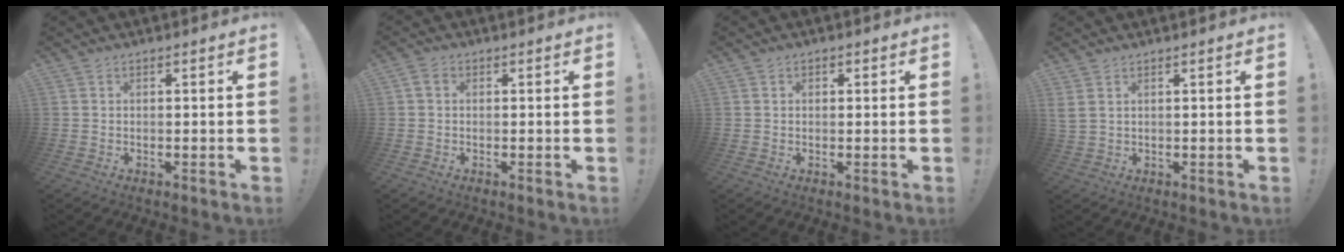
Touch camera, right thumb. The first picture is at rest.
{"total": 2.3, "force": [0.3, 1.9, 1.3], "torque": [-0.020, 0.003, 0.006]}
{"total": 0.9, "force": [0.0, 0.8, 0.4], "torque": [-0.001, 0.001, -0.001]}
{"total": 2.3, "force": [1.3, 1.0, 1.6], "torque": [-0.036, -0.002, 0.027]}